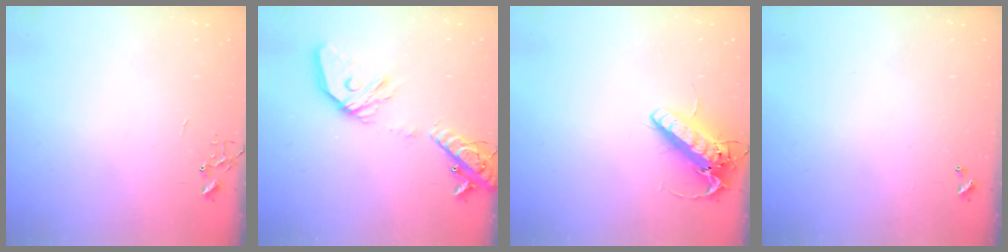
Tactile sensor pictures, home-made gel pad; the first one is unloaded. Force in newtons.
{"total": 20.2, "press": 20.0, "slide": 3.0}
{"total": 14.8, "press": 14.5, "slide": 2.9}
{"total": 0.0}